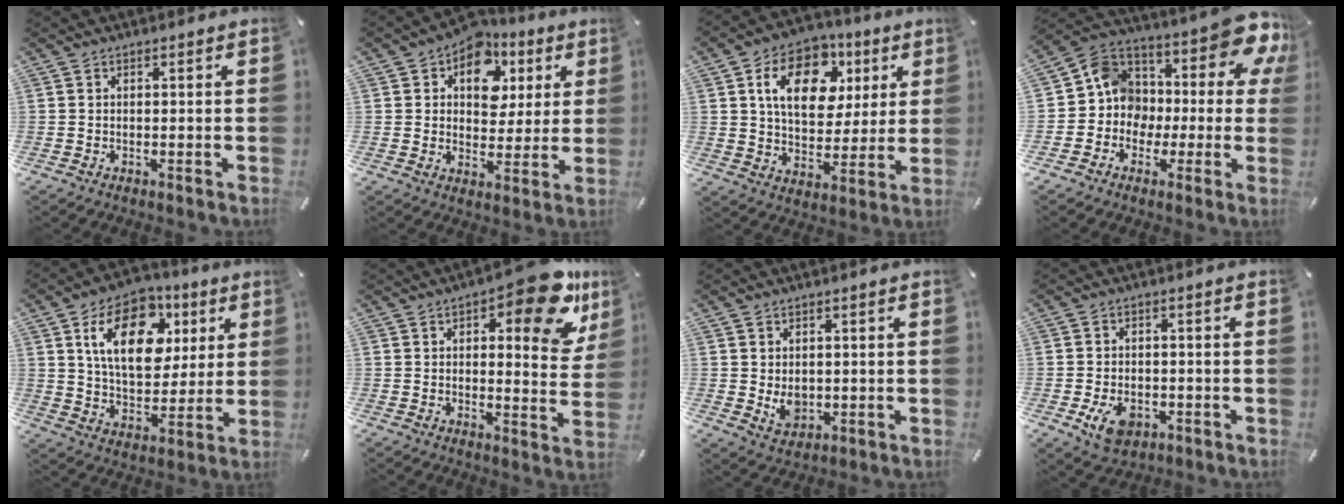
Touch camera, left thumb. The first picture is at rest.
{"total": 11.2, "force": [5.0, 8.5, 5.2], "torque": [-0.077, -0.027, 0.090]}
{"total": 15.0, "force": [6.0, 10.5, 8.9], "torque": [-0.138, -0.008, 0.108]}
{"total": 14.2, "force": [4.4, 11.3, 7.4], "torque": [-0.126, -0.053, 0.075]}
{"total": 17.9, "force": [7.1, 11.6, 11.6], "torque": [-0.192, -0.008, 0.122]}
{"total": 16.4, "force": [9.6, 6.1, 11.9], "torque": [-0.140, -0.065, 0.150]}
{"total": 4.4, "force": [0.6, 3.9, 2.1], "torque": [-0.029, -0.002, 0.013]}
{"total": 6.1, "force": [-2.2, 4.5, 3.5], "torque": [-0.064, 0.007, -0.040]}